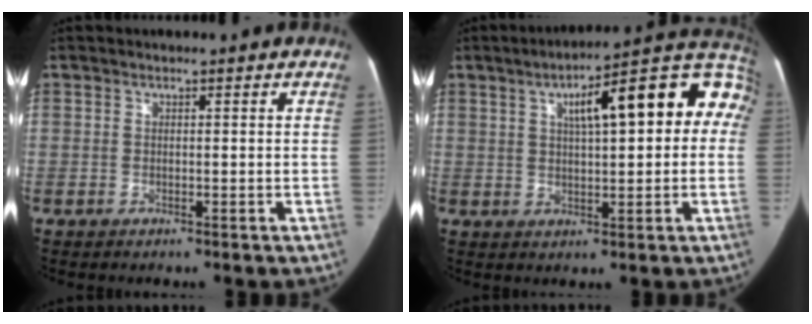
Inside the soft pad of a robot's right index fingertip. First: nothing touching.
{"total": 16.8, "force": [4.5, 4.7, 15.5], "torque": [-0.209, 0.054, 0.056]}